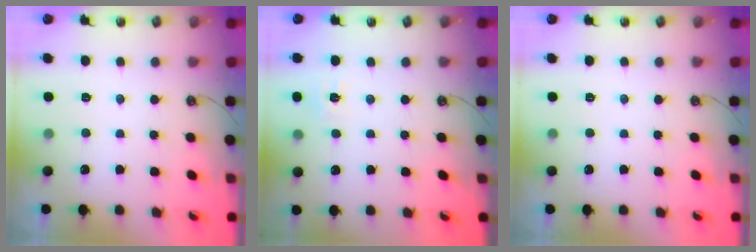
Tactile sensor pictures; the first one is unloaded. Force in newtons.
{"total": 5.5, "press": 5.4, "slide": 0.7}
{"total": 0.0}